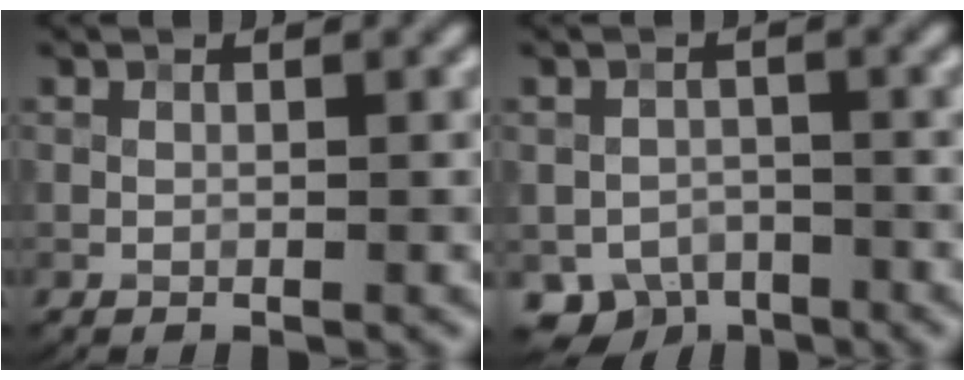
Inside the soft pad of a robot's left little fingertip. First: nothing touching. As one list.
[{"total": 4.1, "force": [-2.6, 2.9, 1.2], "torque": [-0.015, -0.007, -0.043]}]